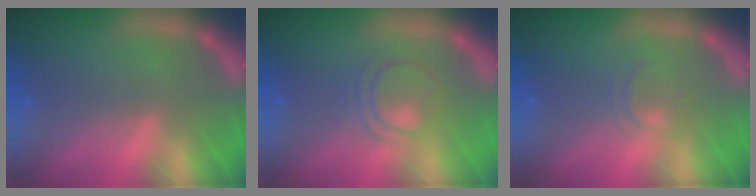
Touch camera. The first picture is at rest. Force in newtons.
{"total": 3.5}
{"total": 1.4}